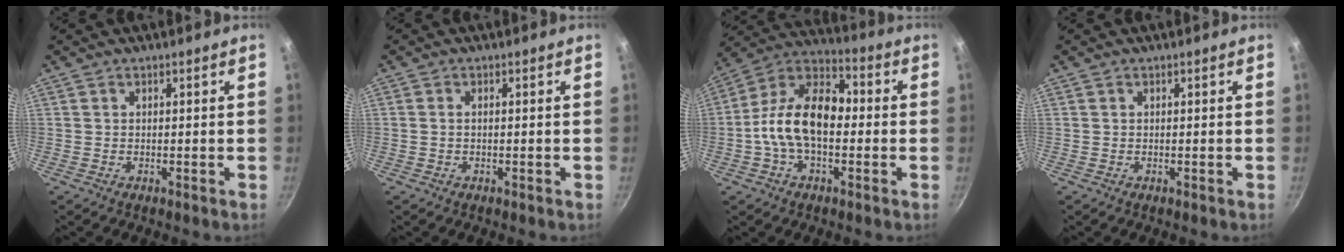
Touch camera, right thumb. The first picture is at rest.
{"total": 0.9, "force": [-0.1, 0.4, 0.8], "torque": [-0.019, 0.005, -0.003]}
{"total": 15.7, "force": [-1.5, 9.5, 12.5], "torque": [-0.191, 0.047, -0.052]}
{"total": 0.0}